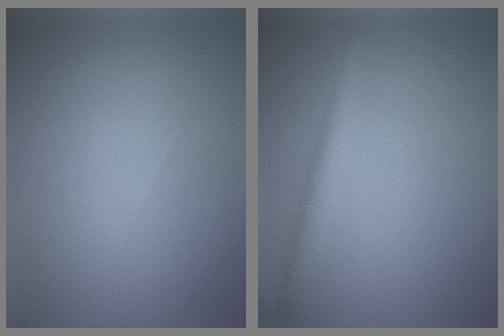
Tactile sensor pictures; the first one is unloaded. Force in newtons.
{"total": 2.8, "press": 2.8, "slide": 0.2}